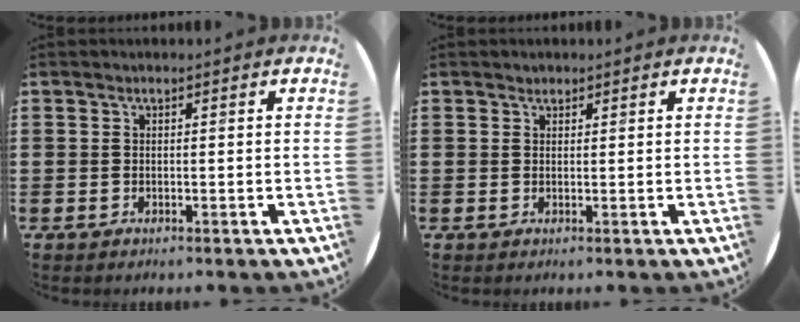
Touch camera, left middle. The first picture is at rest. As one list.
[{"total": 0.7, "force": [0.7, 0.3, -0.1], "torque": [0.001, 0.003, 0.013]}]